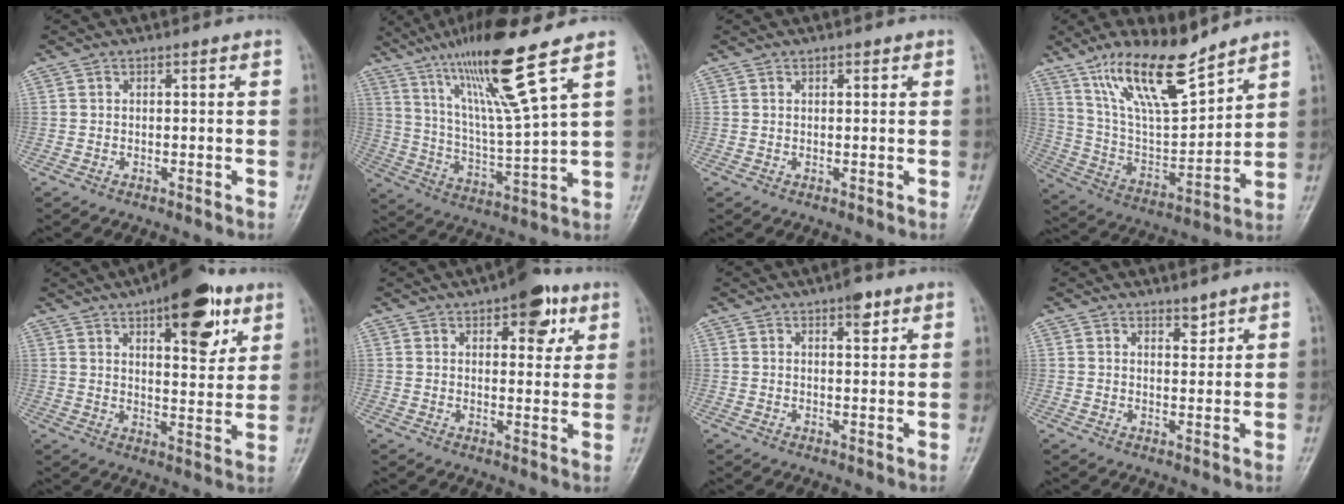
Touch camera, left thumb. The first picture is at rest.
{"total": 16.9, "force": [10.5, 0.3, 13.3], "torque": [-0.236, -0.050, 0.195]}
{"total": 1.2, "force": [0.7, 0.6, 0.7], "torque": [-0.007, -0.001, 0.008]}
{"total": 17.1, "force": [12.3, 4.9, 10.8], "torque": [-0.169, -0.063, 0.239]}
{"total": 15.7, "force": [8.4, 6.4, 11.7], "torque": [-0.121, -0.033, 0.118]}
{"total": 9.2, "force": [4.7, 4.4, 6.6], "torque": [-0.054, -0.014, 0.057]}
{"total": 3.5, "force": [2.1, 1.4, 2.4], "torque": [-0.025, -0.008, 0.027]}
{"total": 2.3, "force": [1.9, 0.9, 1.1], "torque": [-0.007, -0.015, 0.031]}